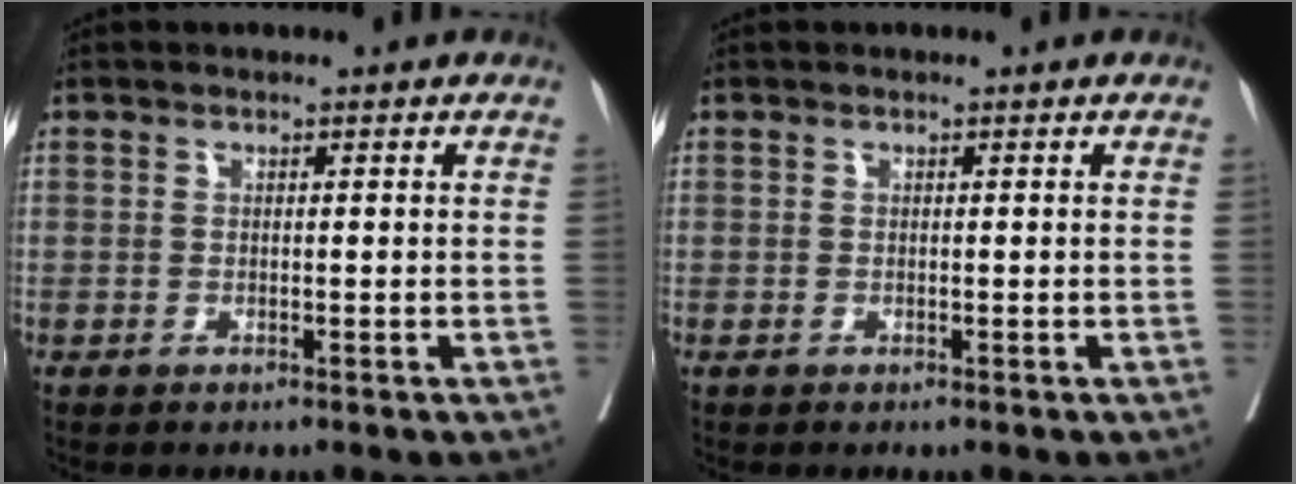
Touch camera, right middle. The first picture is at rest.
{"total": 0.0}